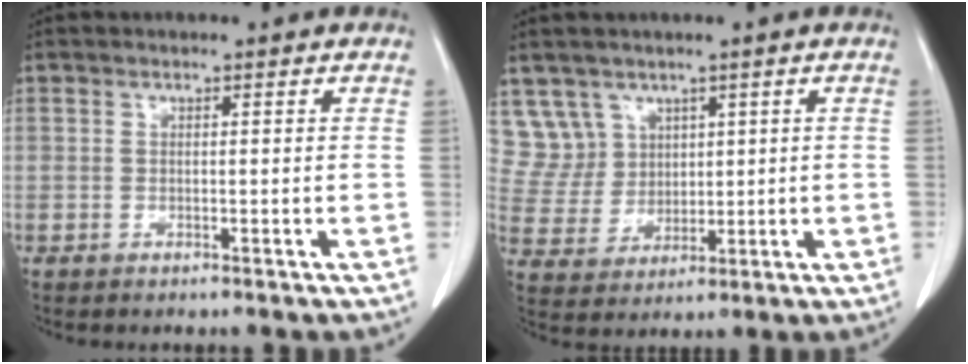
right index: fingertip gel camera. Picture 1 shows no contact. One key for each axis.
{"total": 6.6, "fx": 3.6, "fy": 5.5, "fz": -0.2, "tx": 0.002, "ty": 0.015, "tz": 0.085}